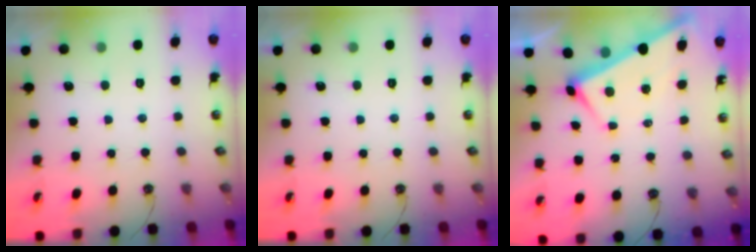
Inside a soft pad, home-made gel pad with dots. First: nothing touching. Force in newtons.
{"total": 0.0}
{"total": 2.9, "press": 2.9, "slide": 0.6}